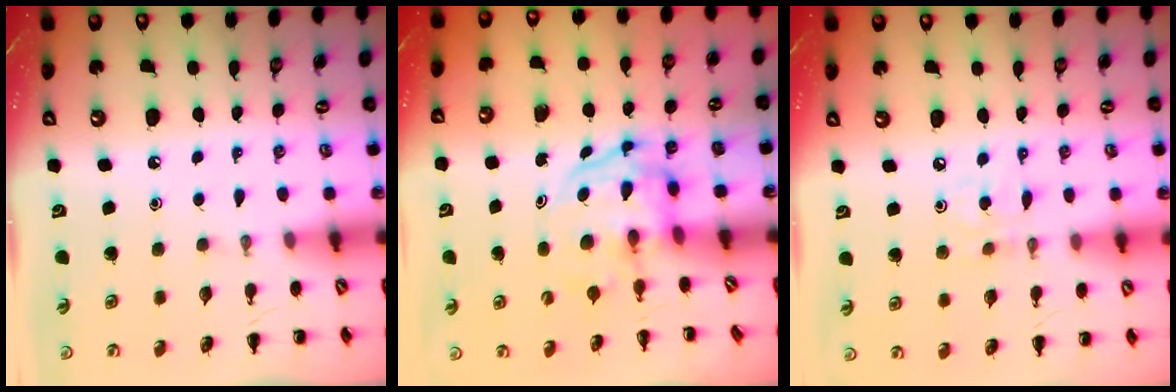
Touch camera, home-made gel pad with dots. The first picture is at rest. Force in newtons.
{"total": 3.7, "press": 3.7, "slide": 0.6}
{"total": 3.8, "press": 3.7, "slide": 0.9}